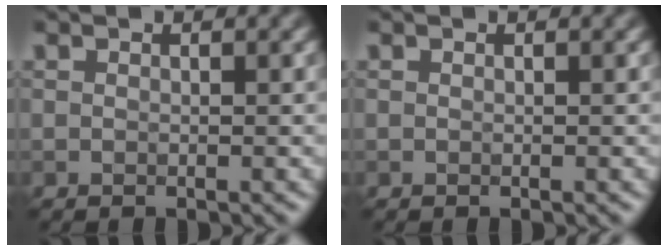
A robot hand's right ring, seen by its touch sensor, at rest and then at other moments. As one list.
[{"total": 0.0}]